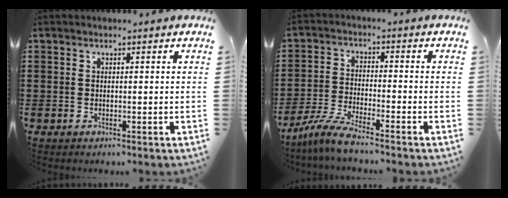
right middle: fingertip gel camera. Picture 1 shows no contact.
{"total": 5.1, "force": [-4.5, -0.1, 2.4], "torque": [-0.061, -0.014, -0.090]}